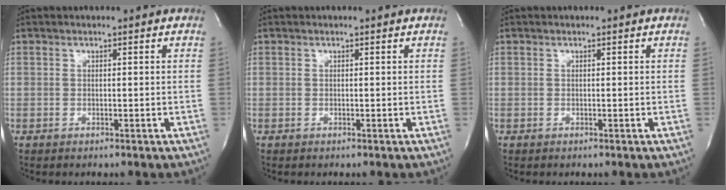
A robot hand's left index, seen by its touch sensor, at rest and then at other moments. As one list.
[{"total": 0.0}, {"total": 0.0}]